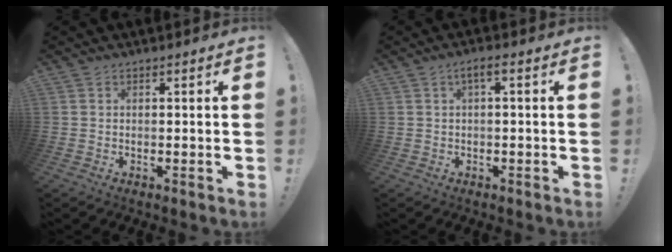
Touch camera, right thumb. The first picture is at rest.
{"total": 2.3, "force": [-0.5, 0.2, 2.3], "torque": [-0.044, 0.004, -0.010]}